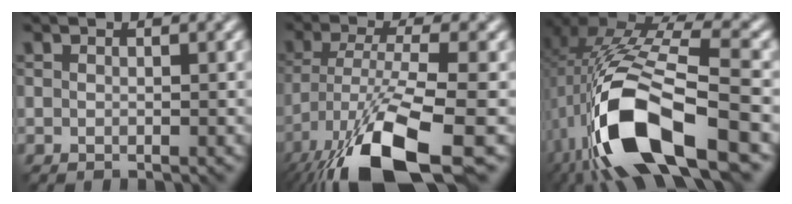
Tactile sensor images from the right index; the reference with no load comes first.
{"total": 13.3, "force": [-7.3, 3.8, 10.4], "torque": [-0.221, -0.028, -0.126]}
{"total": 13.7, "force": [-4.6, 5.4, 11.7], "torque": [-0.241, -0.009, -0.079]}